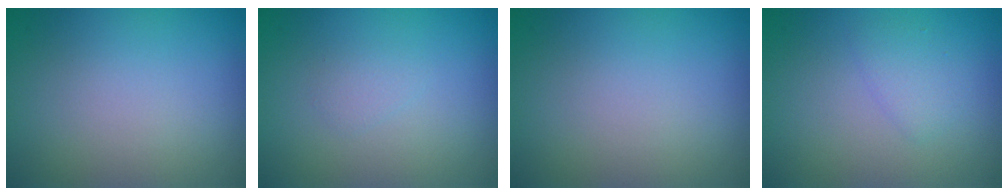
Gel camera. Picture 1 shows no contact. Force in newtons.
{"total": 0.7, "press": 0.7, "slide": 0.1}
{"total": 0.0}
{"total": 1.4, "press": 1.4, "slide": 0.0}